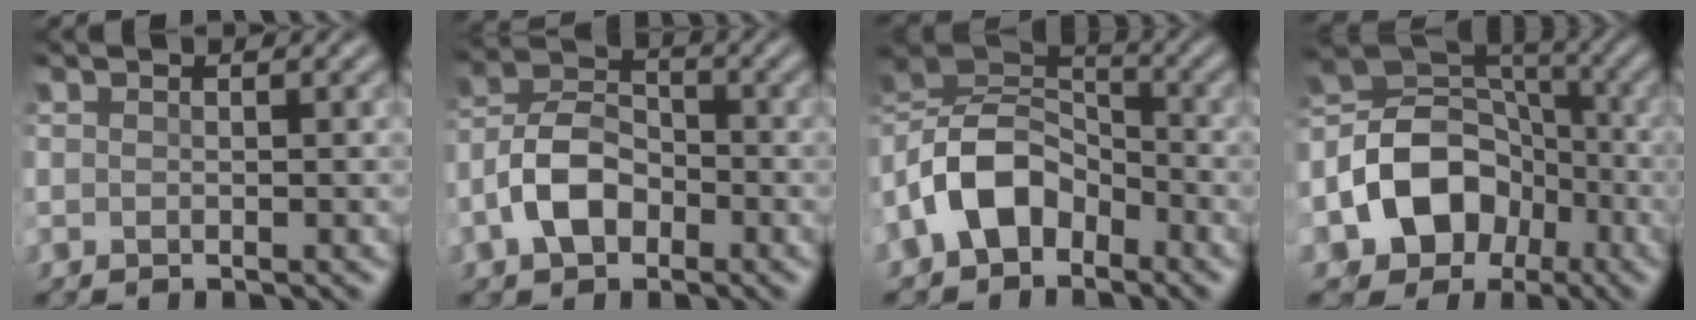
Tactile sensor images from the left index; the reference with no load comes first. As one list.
[{"total": 5.1, "force": [-2.2, 3.2, 3.3], "torque": [-0.072, 0.011, -0.045]}, {"total": 8.3, "force": [-3.6, 5.5, 5.1], "torque": [-0.097, 0.012, -0.085]}, {"total": 9.3, "force": [-3.3, 7.1, 5.0], "torque": [-0.090, 0.007, -0.063]}]